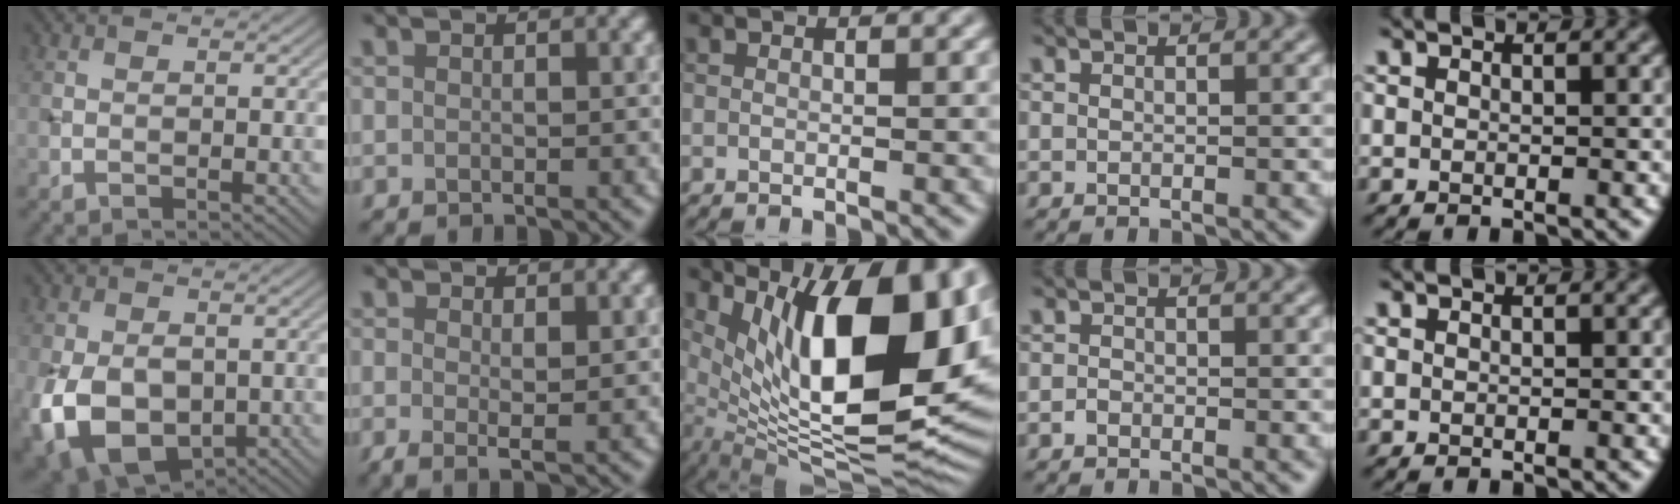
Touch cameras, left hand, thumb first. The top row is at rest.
{"thumb": {"total": 12.3, "force": [-3.6, 8.0, 8.6], "torque": [-0.175, -0.029, -0.053]}, "index": {"total": 1.9, "force": [0.3, 0.4, 1.8], "torque": [-0.033, -0.002, 0.008]}, "middle": {"total": 15.7, "force": [4.0, 6.3, 13.8], "torque": [-0.207, -0.012, 0.075]}, "ring": {"total": 0.6, "force": [-0.3, 0.4, 0.2], "torque": [-0.002, -0.002, -0.008]}}